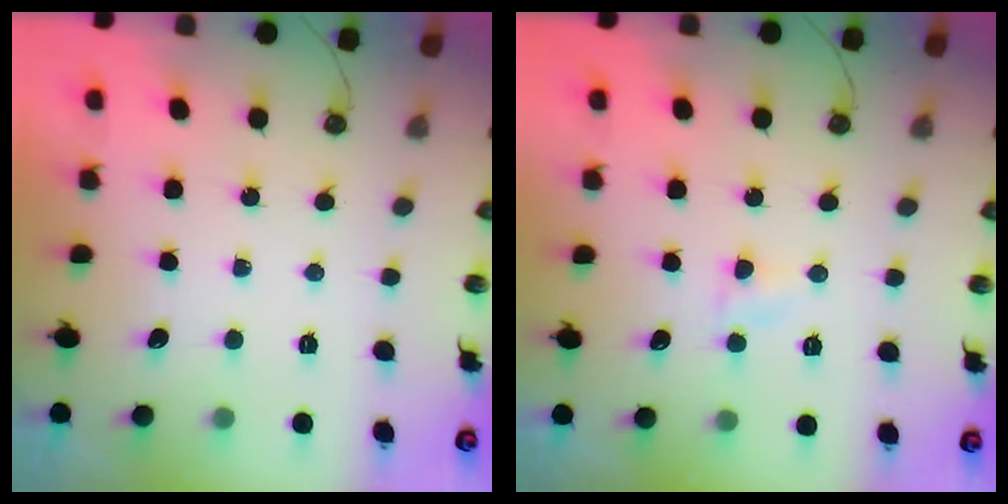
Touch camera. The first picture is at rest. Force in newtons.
{"total": 3.0, "press": 3.0, "slide": 0.3}